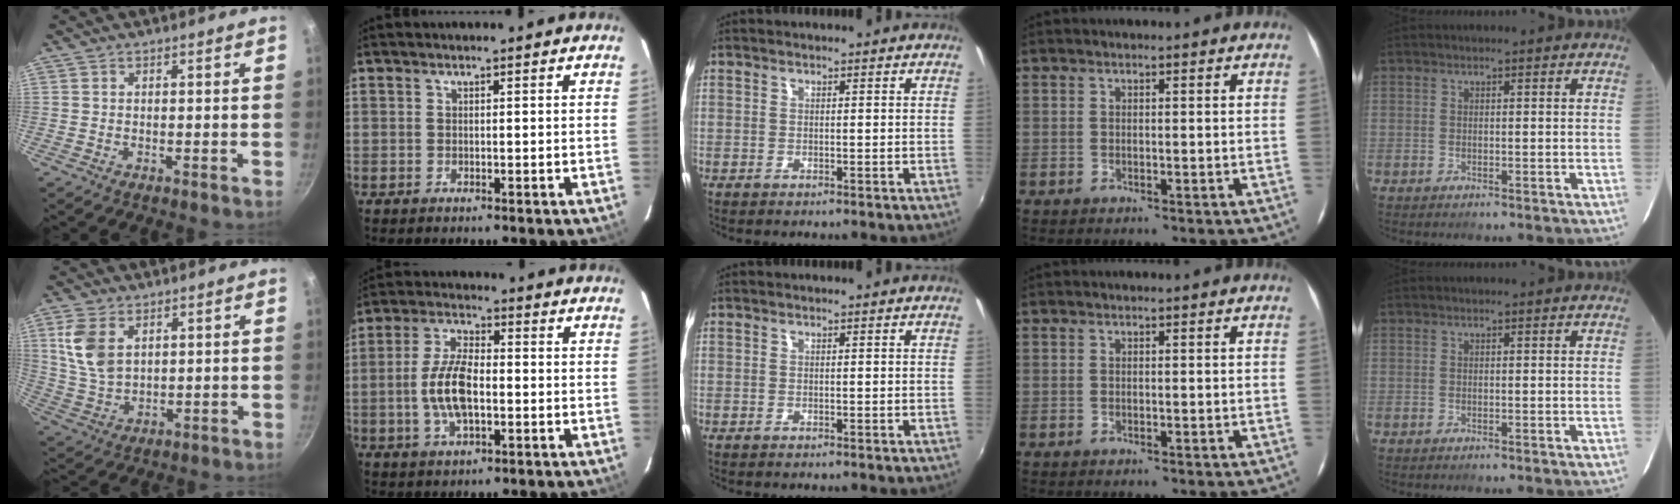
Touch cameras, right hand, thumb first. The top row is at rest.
{"thumb": {"total": 9.3, "force": [3.4, 5.8, 6.4], "torque": [-0.124, -0.017, 0.075]}, "index": {"total": 9.5, "force": [-1.7, 4.1, 8.3], "torque": [-0.172, 0.006, -0.031]}}